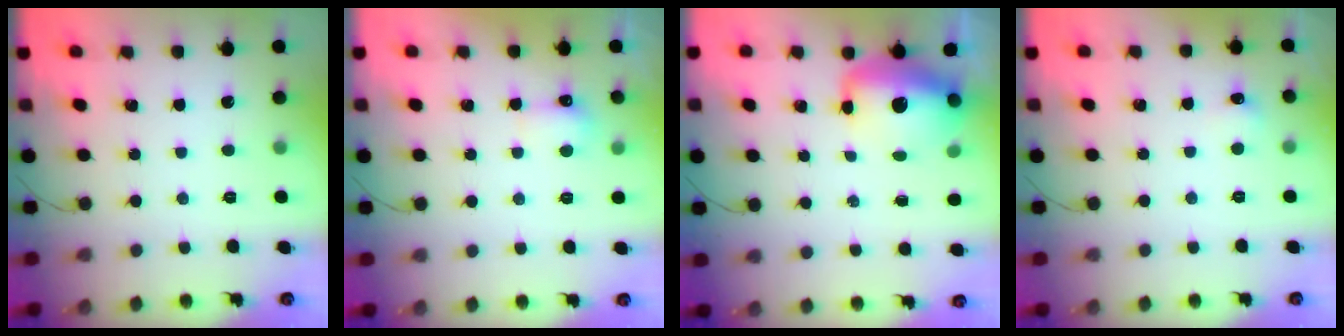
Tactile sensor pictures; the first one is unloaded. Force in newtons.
{"total": 4.8, "press": 4.7, "slide": 0.9}
{"total": 13.4, "press": 13.1, "slide": 3.2}
{"total": 4.4, "press": 4.2, "slide": 1.3}